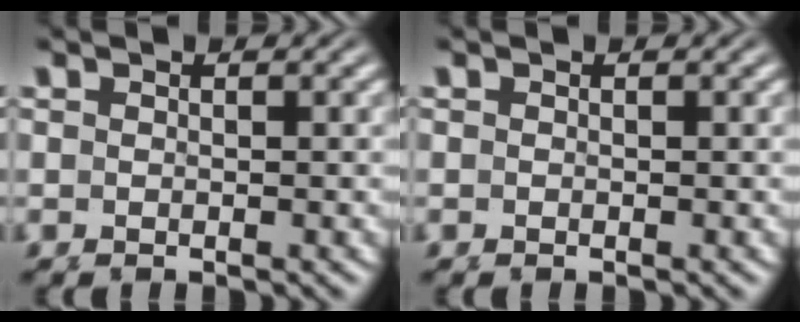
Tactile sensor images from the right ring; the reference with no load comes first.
{"total": 0.0}